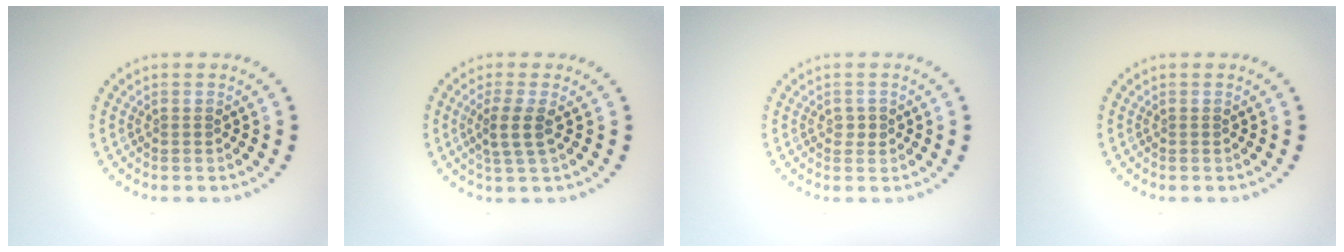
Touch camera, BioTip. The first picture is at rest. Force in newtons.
{"total": 2.5, "press": 1.9, "slide": 1.5}
{"total": 0.8, "press": 0.8, "slide": 0.1}
{"total": 0.0}